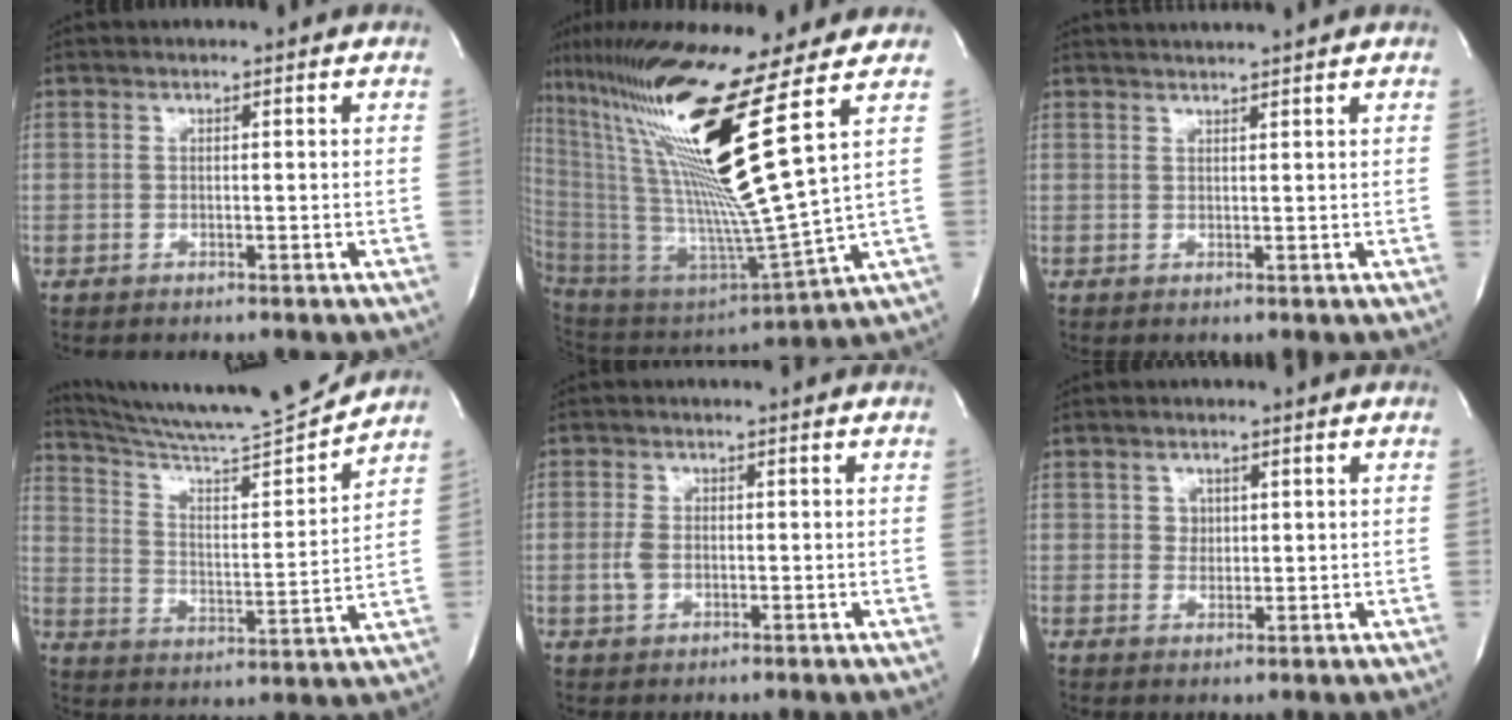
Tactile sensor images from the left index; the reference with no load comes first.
{"total": 24.0, "force": [12.3, -1.9, 20.5], "torque": [-0.404, -0.031, 0.217]}
{"total": 4.5, "force": [4.1, -1.0, 1.4], "torque": [-0.020, 0.009, 0.053]}
{"total": 15.9, "force": [15.2, -1.6, 4.4], "torque": [-0.087, -0.040, 0.241]}
{"total": 2.3, "force": [-0.3, 1.6, 1.7], "torque": [-0.043, 0.002, -0.003]}
{"total": 1.7, "force": [0.5, 1.5, 0.6], "torque": [-0.010, -0.006, 0.009]}